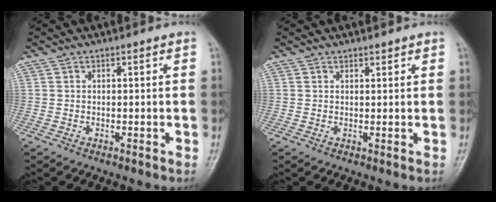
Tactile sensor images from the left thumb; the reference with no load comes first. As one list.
[{"total": 0.9, "force": [0.8, 0.4, 0.3], "torque": [0.000, -0.005, 0.011]}]